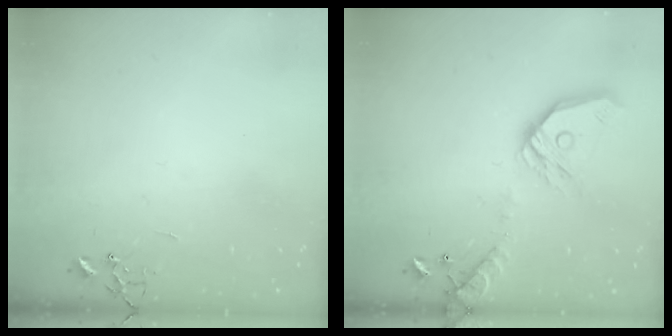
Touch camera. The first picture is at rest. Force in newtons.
{"total": 17.4, "press": 17.2, "slide": 2.7}